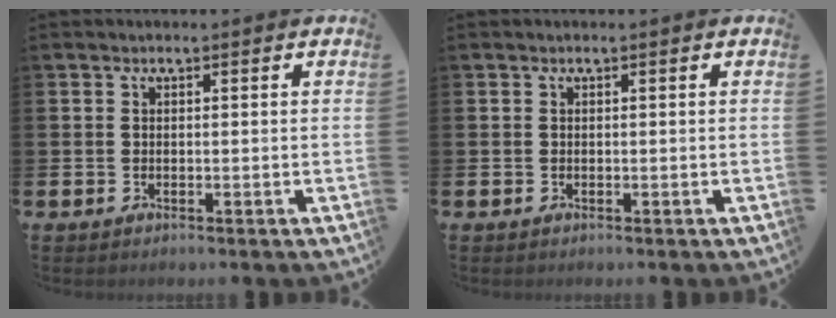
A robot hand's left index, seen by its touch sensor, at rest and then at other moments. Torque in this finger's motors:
{"motor_torque": [-0.07, 0.04, -0.01, -0.01]}